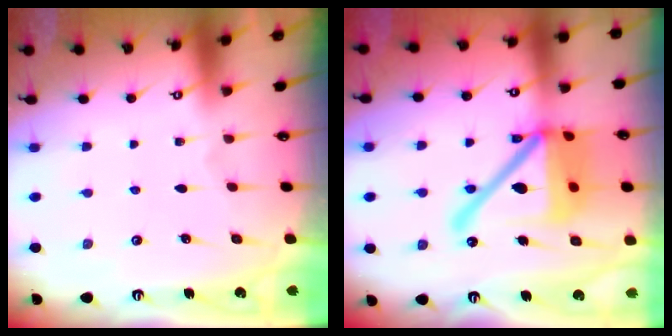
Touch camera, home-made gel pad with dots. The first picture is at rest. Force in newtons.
{"total": 22.6, "press": 22.5, "slide": 2.7}